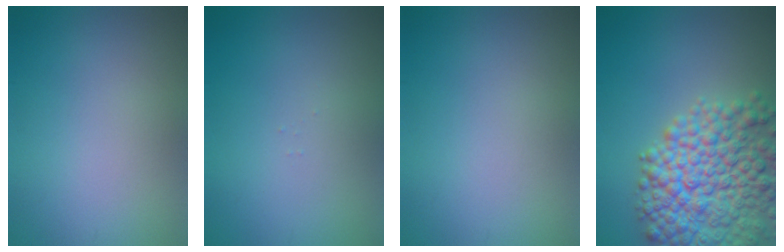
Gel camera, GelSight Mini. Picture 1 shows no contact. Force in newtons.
{"total": 0.0}
{"total": 0.0}
{"total": 10.3, "press": 10.3, "slide": 0.5}